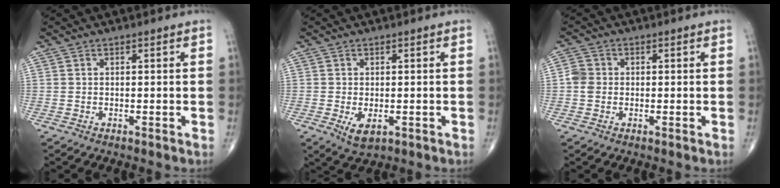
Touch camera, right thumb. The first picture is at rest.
{"total": 3.7, "force": [-1.0, 2.1, 2.9], "torque": [-0.046, -0.007, -0.008]}
{"total": 3.0, "force": [-0.2, 2.6, 1.5], "torque": [-0.025, 0.006, -0.009]}